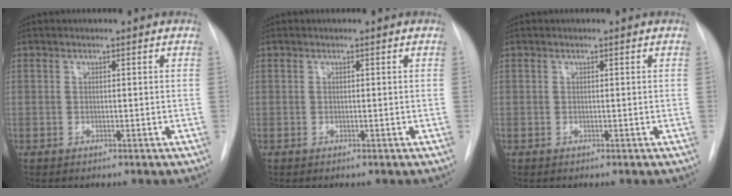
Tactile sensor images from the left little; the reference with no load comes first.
{"total": 0.0}
{"total": 0.0}